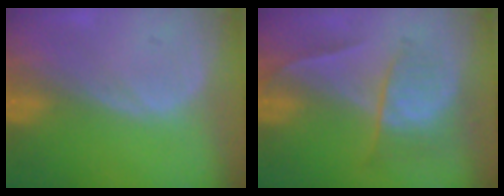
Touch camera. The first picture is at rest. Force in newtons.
{"total": 6.7, "press": 5.8, "slide": 3.3}